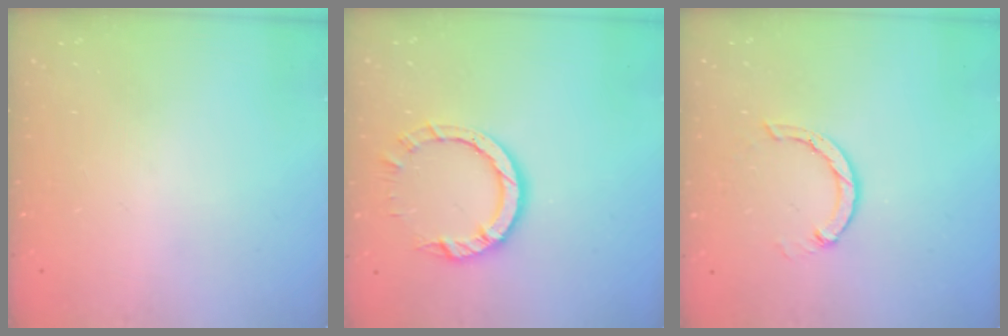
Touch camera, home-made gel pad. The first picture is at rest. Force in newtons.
{"total": 7.6, "press": 7.6, "slide": 0.8}
{"total": 4.4, "press": 4.3, "slide": 0.5}